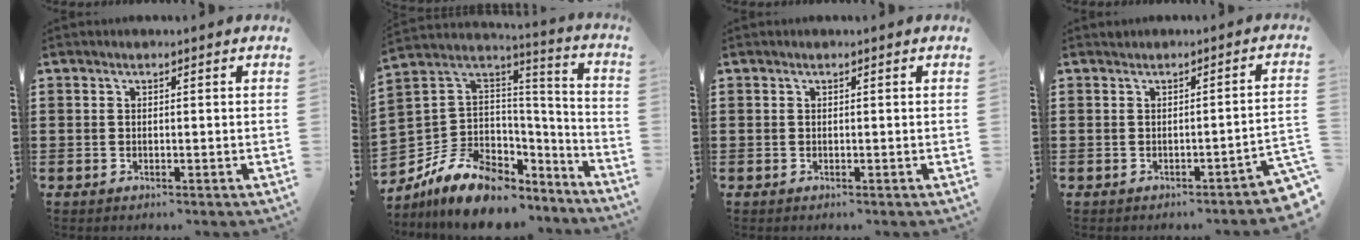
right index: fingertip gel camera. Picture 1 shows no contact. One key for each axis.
{"total": 11.1, "fx": -6.3, "fy": 7.9, "fz": 4.6, "tx": -0.119, "ty": 0.014, "tz": -0.113}
{"total": 0.0}
{"total": 1.4, "fx": -1.0, "fy": 0.1, "fz": 1.0, "tx": -0.021, "ty": 0.001, "tz": -0.020}